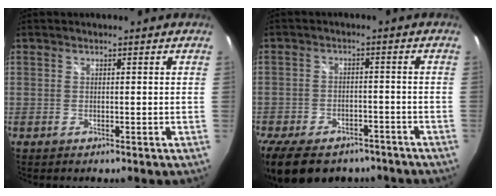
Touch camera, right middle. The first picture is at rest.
{"total": 17.2, "force": [-12.6, 8.8, 7.9], "torque": [-0.189, -0.021, -0.186]}